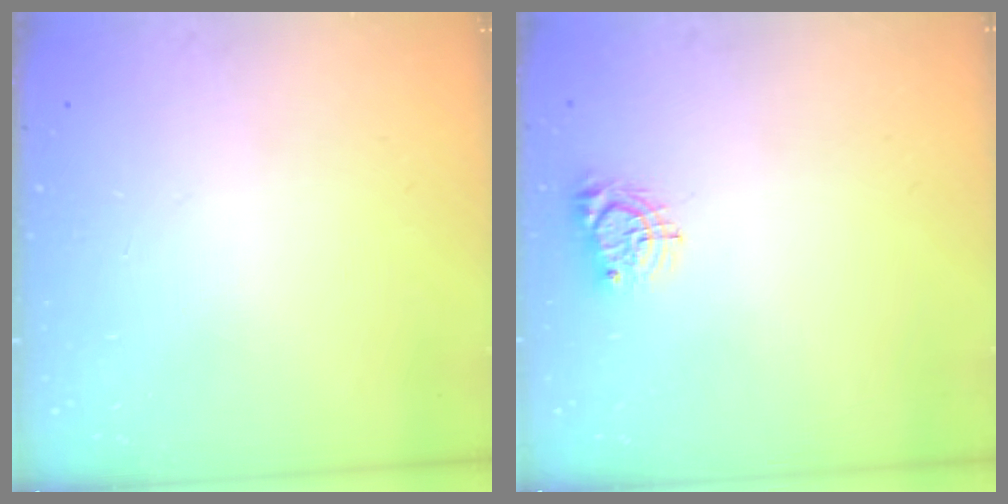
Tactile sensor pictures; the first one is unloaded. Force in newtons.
{"total": 5.8, "press": 5.8, "slide": 0.3}